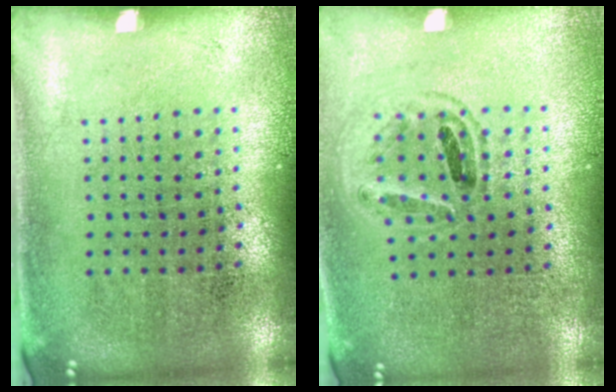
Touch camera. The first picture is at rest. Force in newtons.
{"total": 1.0, "press": 1.0, "slide": 0.3}